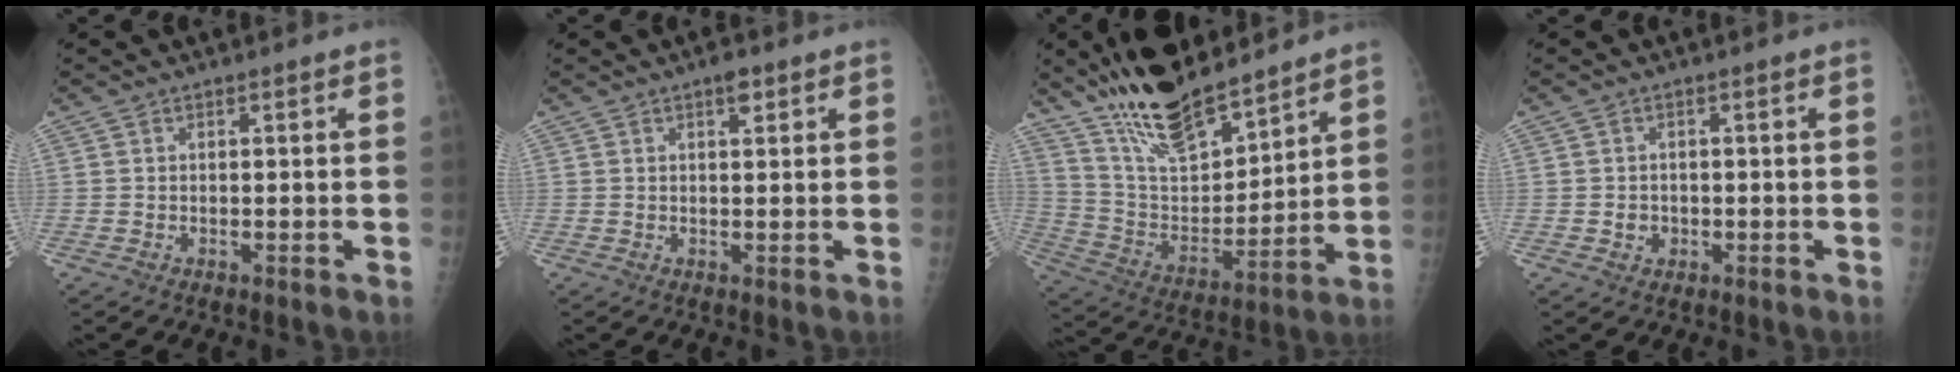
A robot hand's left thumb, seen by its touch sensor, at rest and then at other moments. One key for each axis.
{"total": 2.1, "fx": 1.2, "fy": 0.8, "fz": 1.5, "tx": -0.017, "ty": -0.004, "tz": 0.017}
{"total": 18.9, "fx": 15.0, "fy": 6.0, "fz": 9.9, "tx": -0.139, "ty": -0.079, "tz": 0.278}
{"total": 1.9, "fx": -0.3, "fy": 1.7, "fz": 0.7, "tx": -0.001, "ty": 0.004, "tz": -0.002}